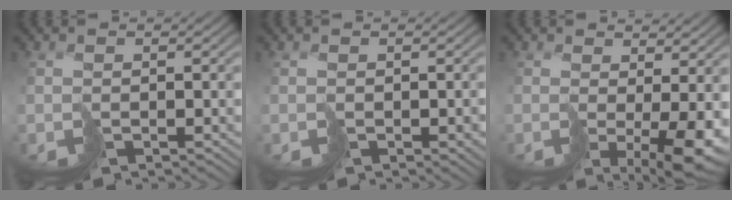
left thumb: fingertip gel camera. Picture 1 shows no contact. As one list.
[{"total": 1.3, "force": [-0.4, 0.9, 0.9], "torque": [-0.015, -0.009, -0.005]}, {"total": 7.2, "force": [-0.7, 1.9, 6.9], "torque": [-0.111, -0.012, -0.006]}]